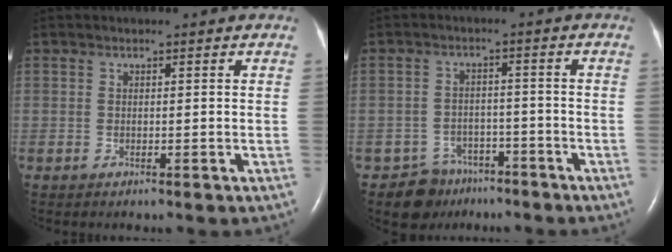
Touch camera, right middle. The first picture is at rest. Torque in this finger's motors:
{"motor_torque": [0.45, -0.43, 0.03, -0.01]}